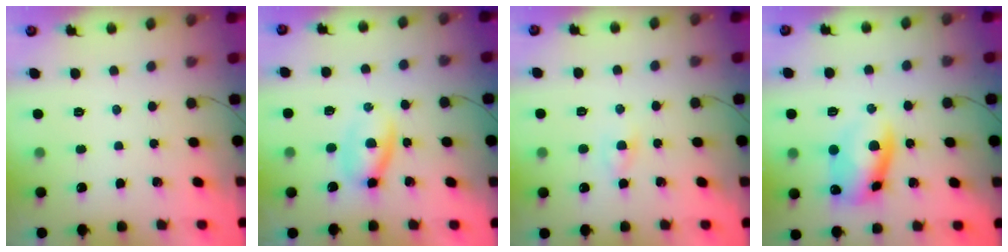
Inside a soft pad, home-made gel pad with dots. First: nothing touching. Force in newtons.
{"total": 3.5, "press": 3.4, "slide": 0.9}
{"total": 1.9, "press": 1.8, "slide": 0.6}
{"total": 10.1, "press": 10.0, "slide": 1.0}